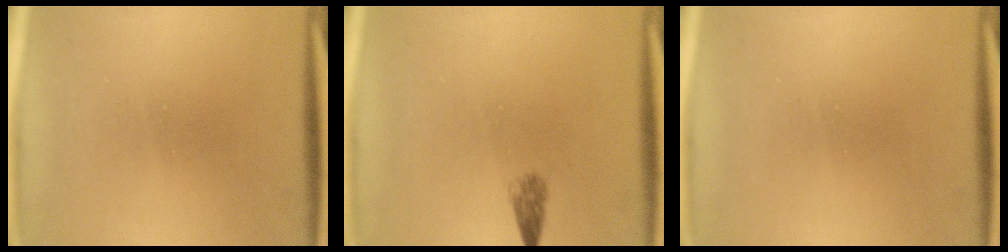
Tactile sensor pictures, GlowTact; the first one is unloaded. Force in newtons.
{"total": 1.8}
{"total": 0.0}